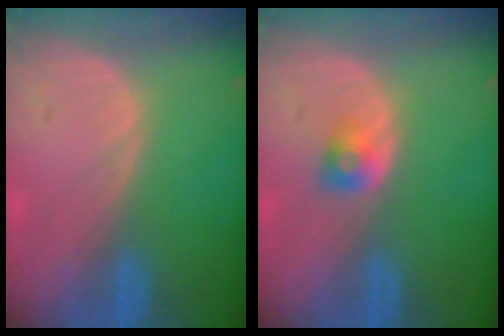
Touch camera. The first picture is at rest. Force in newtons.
{"total": 2.3, "press": 2.2, "slide": 0.7}